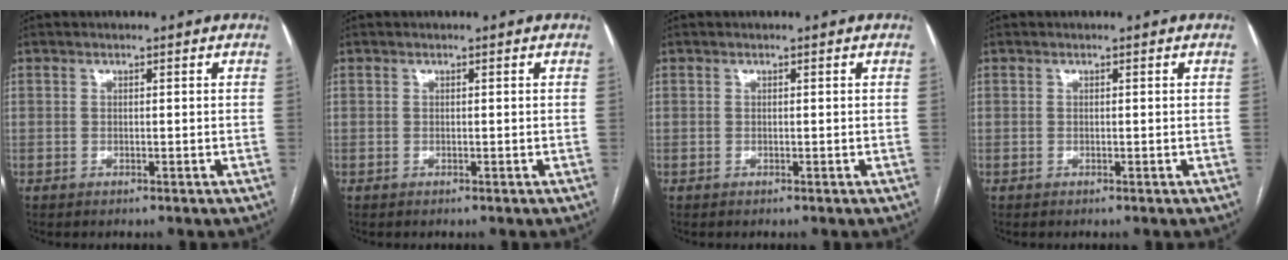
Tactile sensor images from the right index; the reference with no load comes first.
{"total": 0.0}
{"total": 0.0}
{"total": 0.0}